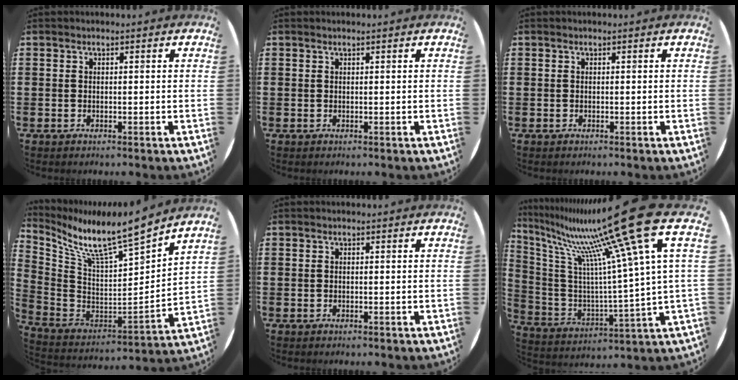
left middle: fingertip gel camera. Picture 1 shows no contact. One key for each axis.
{"total": 0.0}
{"total": 0.0}
{"total": 9.9, "fx": 8.4, "fy": 0.9, "fz": 5.2, "tx": -0.130, "ty": -0.082, "tz": 0.135}
{"total": 0.0}
{"total": 21.2, "fx": 13.9, "fy": 2.1, "fz": 15.9, "tx": -0.326, "ty": -0.089, "tz": 0.216}